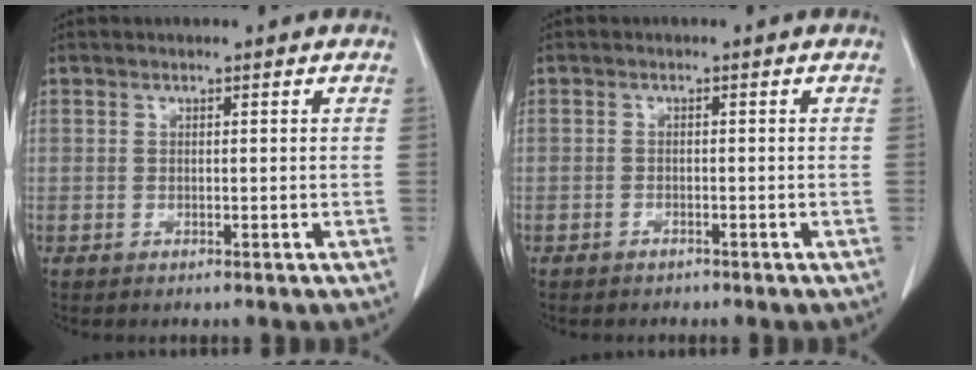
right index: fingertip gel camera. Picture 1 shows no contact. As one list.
[{"total": 1.2, "force": [-1.0, 0.6, 0.0], "torque": [-0.006, 0.001, -0.016]}]